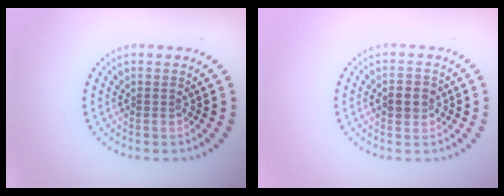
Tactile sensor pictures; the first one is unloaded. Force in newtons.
{"total": 2.2, "press": 2.2, "slide": 0.1}